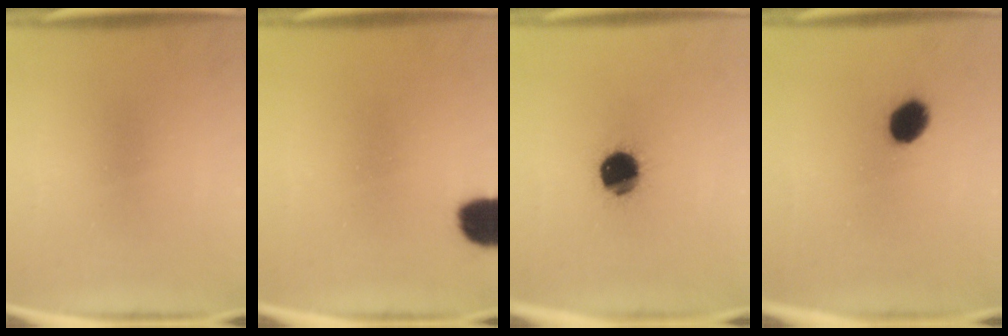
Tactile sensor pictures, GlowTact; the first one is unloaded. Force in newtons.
{"total": 7.2}
{"total": 13.5}
{"total": 6.7}